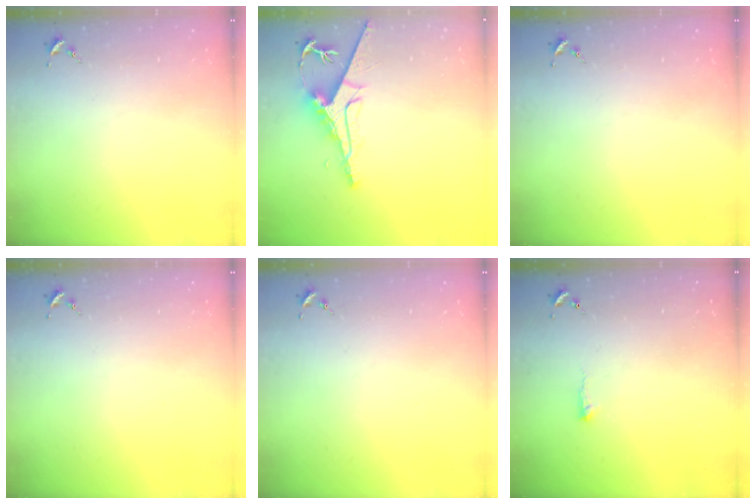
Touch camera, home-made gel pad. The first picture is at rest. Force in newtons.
{"total": 9.4, "press": 9.4, "slide": 0.9}
{"total": 0.0}
{"total": 0.0}
{"total": 0.0}
{"total": 4.6, "press": 4.5, "slide": 0.8}